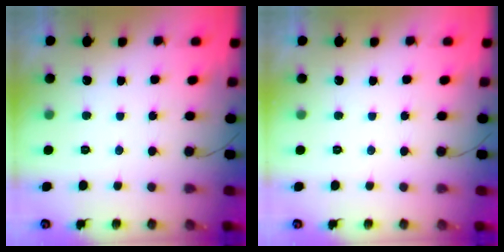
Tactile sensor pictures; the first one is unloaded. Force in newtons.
{"total": 0.0}